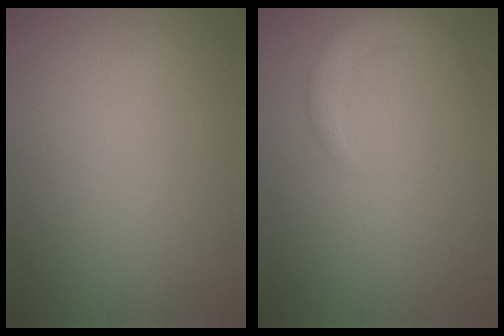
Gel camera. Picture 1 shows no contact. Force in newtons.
{"total": 2.2, "press": 2.2, "slide": 0.1}